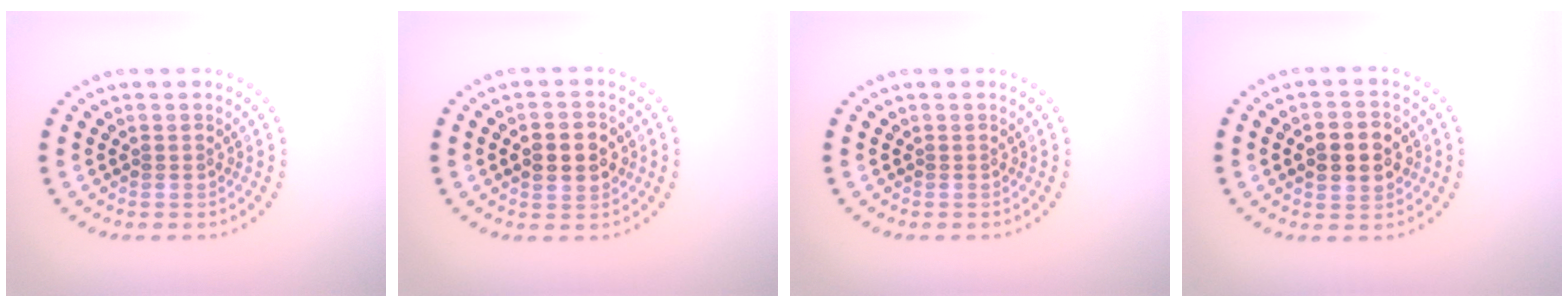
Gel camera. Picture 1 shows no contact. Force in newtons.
{"total": 4.3, "press": 4.3, "slide": 0.1}
{"total": 0.0}
{"total": 5.1, "press": 5.1, "slide": 0.2}